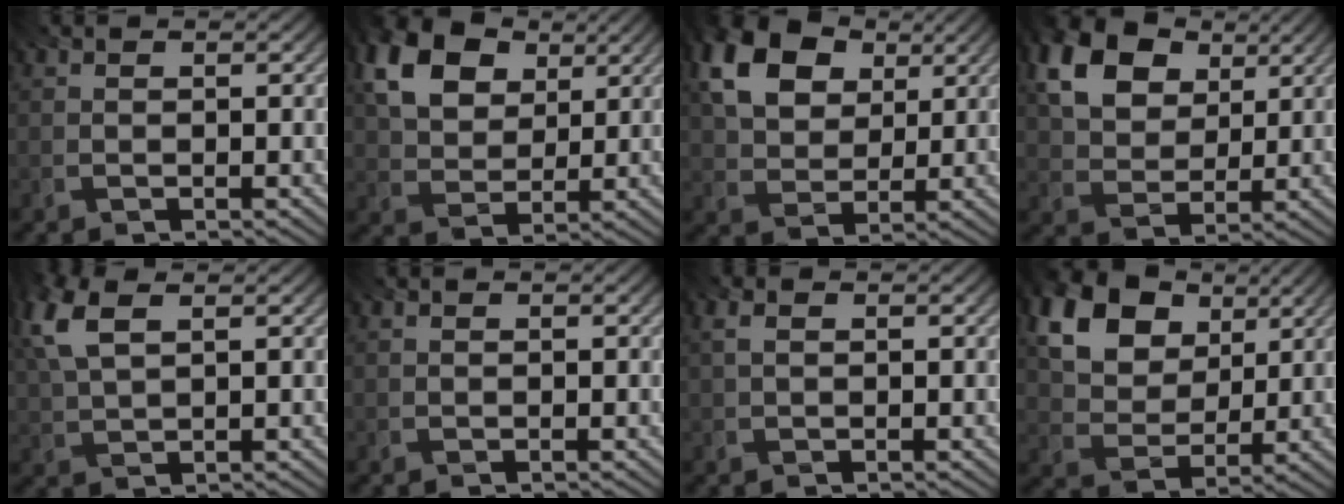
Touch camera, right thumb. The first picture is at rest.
{"total": 10.5, "force": [4.5, 6.9, 6.5], "torque": [-0.147, 0.018, 0.057]}
{"total": 11.9, "force": [5.0, 8.0, 7.2], "torque": [-0.160, 0.023, 0.070]}
{"total": 12.2, "force": [5.5, 8.2, 7.2], "torque": [-0.164, 0.016, 0.088]}
{"total": 7.1, "force": [2.4, 3.2, 5.8], "torque": [-0.168, 0.012, 0.048]}
{"total": 0.0}
{"total": 1.5, "force": [0.1, 0.8, 1.2], "torque": [-0.031, 0.002, 0.002]}
{"total": 18.1, "force": [8.7, 12.9, 9.3], "torque": [-0.233, 0.036, 0.181]}